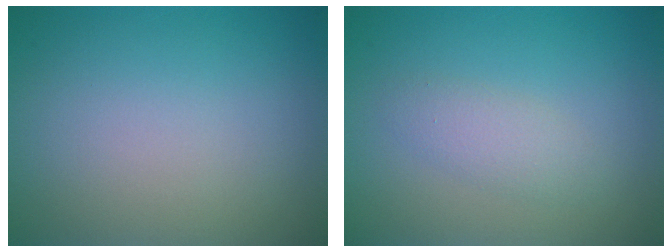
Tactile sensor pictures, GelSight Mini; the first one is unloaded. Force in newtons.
{"total": 1.9, "press": 1.9, "slide": 0.1}